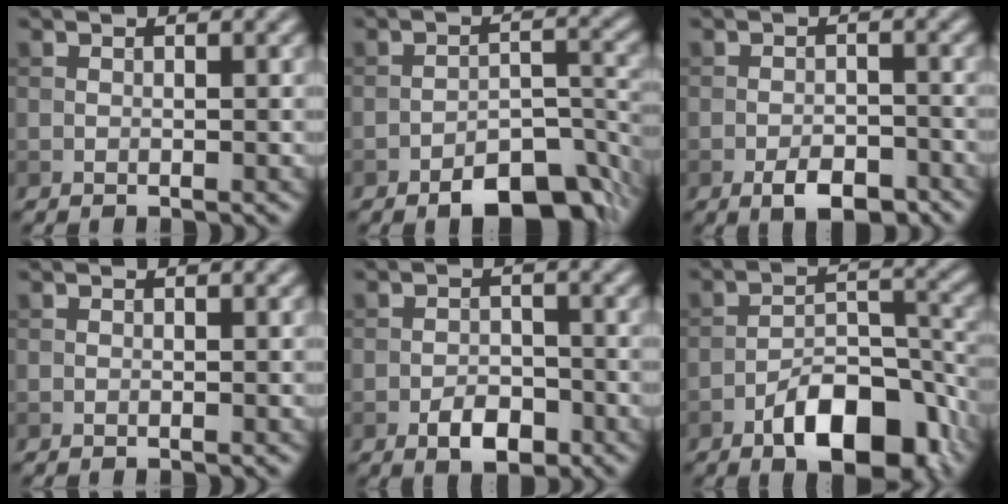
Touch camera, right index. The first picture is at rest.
{"total": 7.5, "force": [-5.2, 3.3, 4.3], "torque": [-0.055, 0.000, -0.085]}
{"total": 3.7, "force": [-2.3, 1.7, 2.4], "torque": [-0.036, -0.001, -0.038]}
{"total": 0.0}
{"total": 3.2, "force": [-1.7, 1.8, 2.0], "torque": [-0.029, 0.002, -0.031]}
{"total": 8.4, "force": [-4.9, 3.6, 5.8], "torque": [-0.086, 0.010, -0.083]}